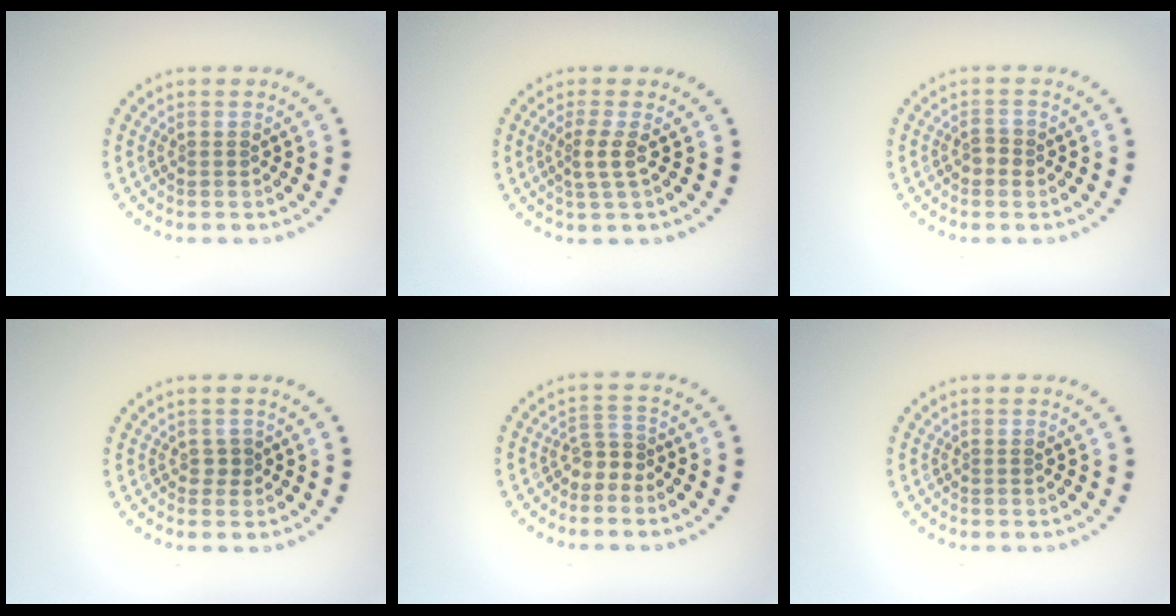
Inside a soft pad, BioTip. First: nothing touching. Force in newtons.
{"total": 1.8, "press": 1.3, "slide": 1.3}
{"total": 1.1, "press": 1.0, "slide": 0.4}
{"total": 0.8, "press": 0.7, "slide": 0.3}
{"total": 2.0, "press": 1.3, "slide": 1.5}
{"total": 0.0}